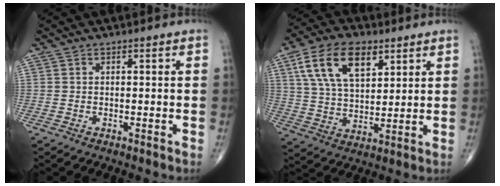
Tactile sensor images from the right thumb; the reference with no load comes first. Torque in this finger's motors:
{"motor_torque": [0.45, 3.18, 1.14, 0.65, 0.35]}